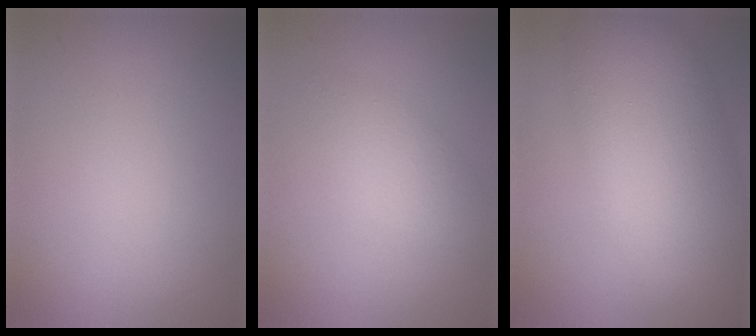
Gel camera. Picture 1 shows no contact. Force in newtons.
{"total": 2.2, "press": 2.2, "slide": 0.2}
{"total": 8.8, "press": 8.8, "slide": 0.6}